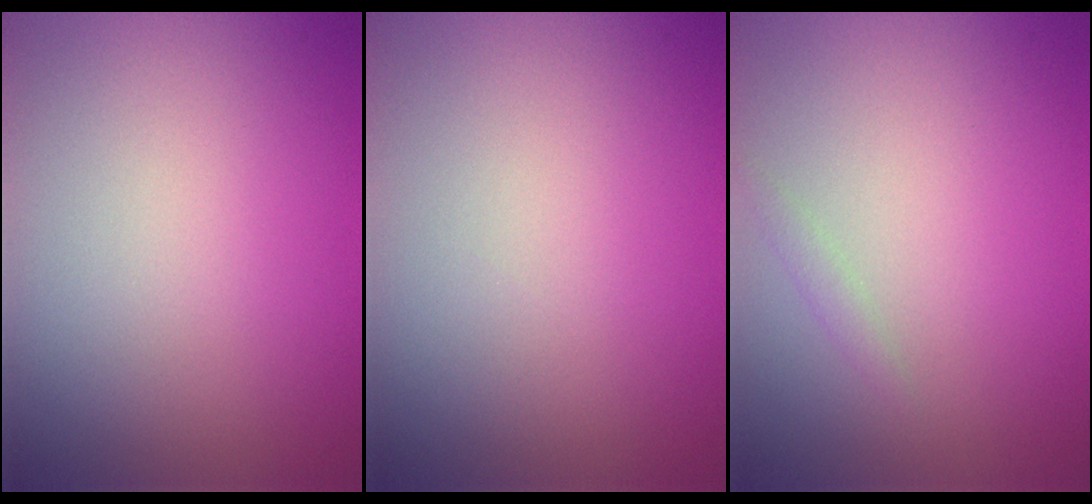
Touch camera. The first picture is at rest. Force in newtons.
{"total": 0.0}
{"total": 0.7, "press": 0.7, "slide": 0.1}